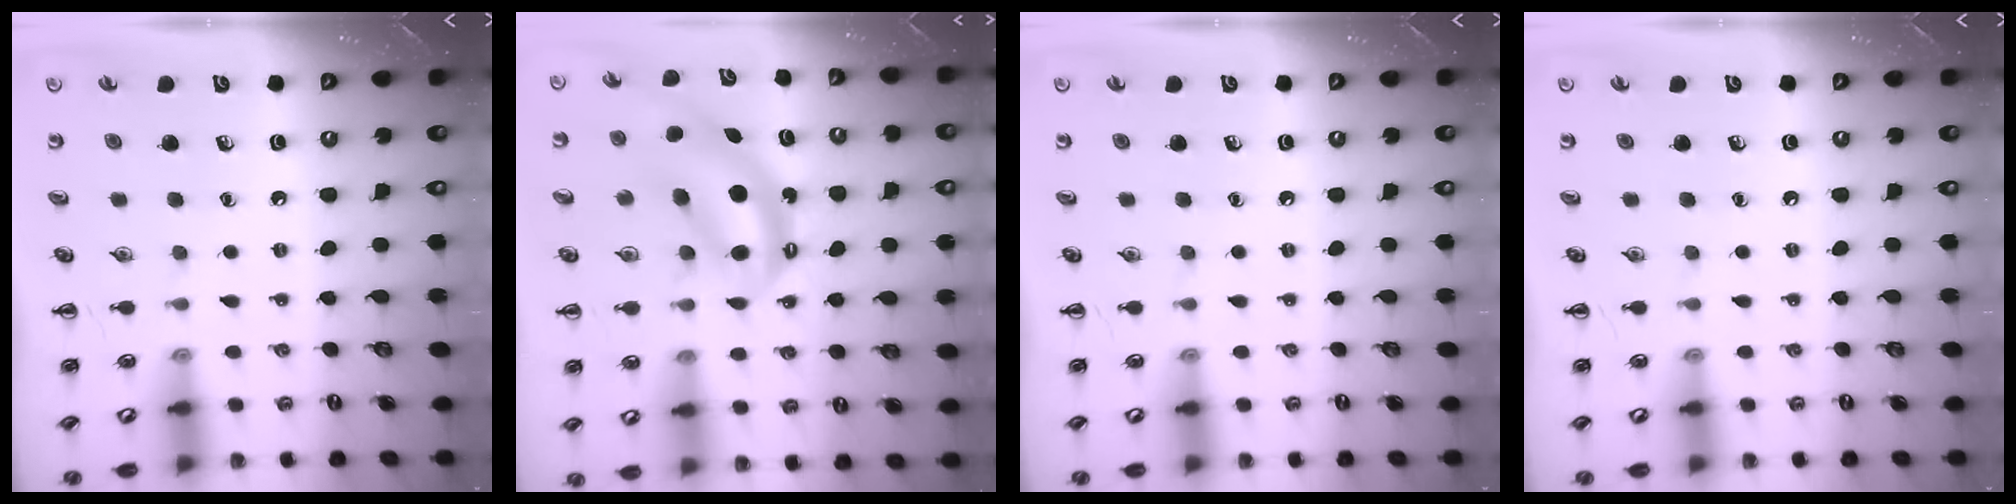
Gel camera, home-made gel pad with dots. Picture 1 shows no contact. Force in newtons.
{"total": 6.8, "press": 6.6, "slide": 1.7}
{"total": 0.0}
{"total": 0.0}